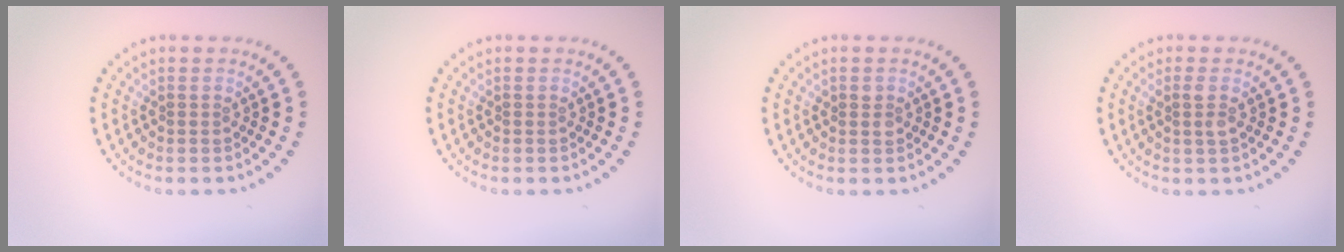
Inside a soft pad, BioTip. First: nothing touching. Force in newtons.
{"total": 0.0}
{"total": 1.2, "press": 1.0, "slide": 0.5}
{"total": 1.1, "press": 1.1, "slide": 0.4}